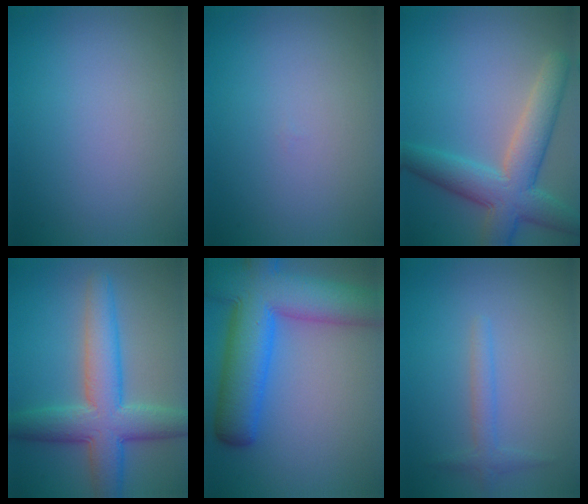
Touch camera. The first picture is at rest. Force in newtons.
{"total": 0.0}
{"total": 6.8, "press": 6.8, "slide": 0.3}
{"total": 7.6, "press": 7.6, "slide": 0.2}
{"total": 11.5, "press": 11.5, "slide": 0.6}
{"total": 1.6, "press": 1.6, "slide": 0.1}